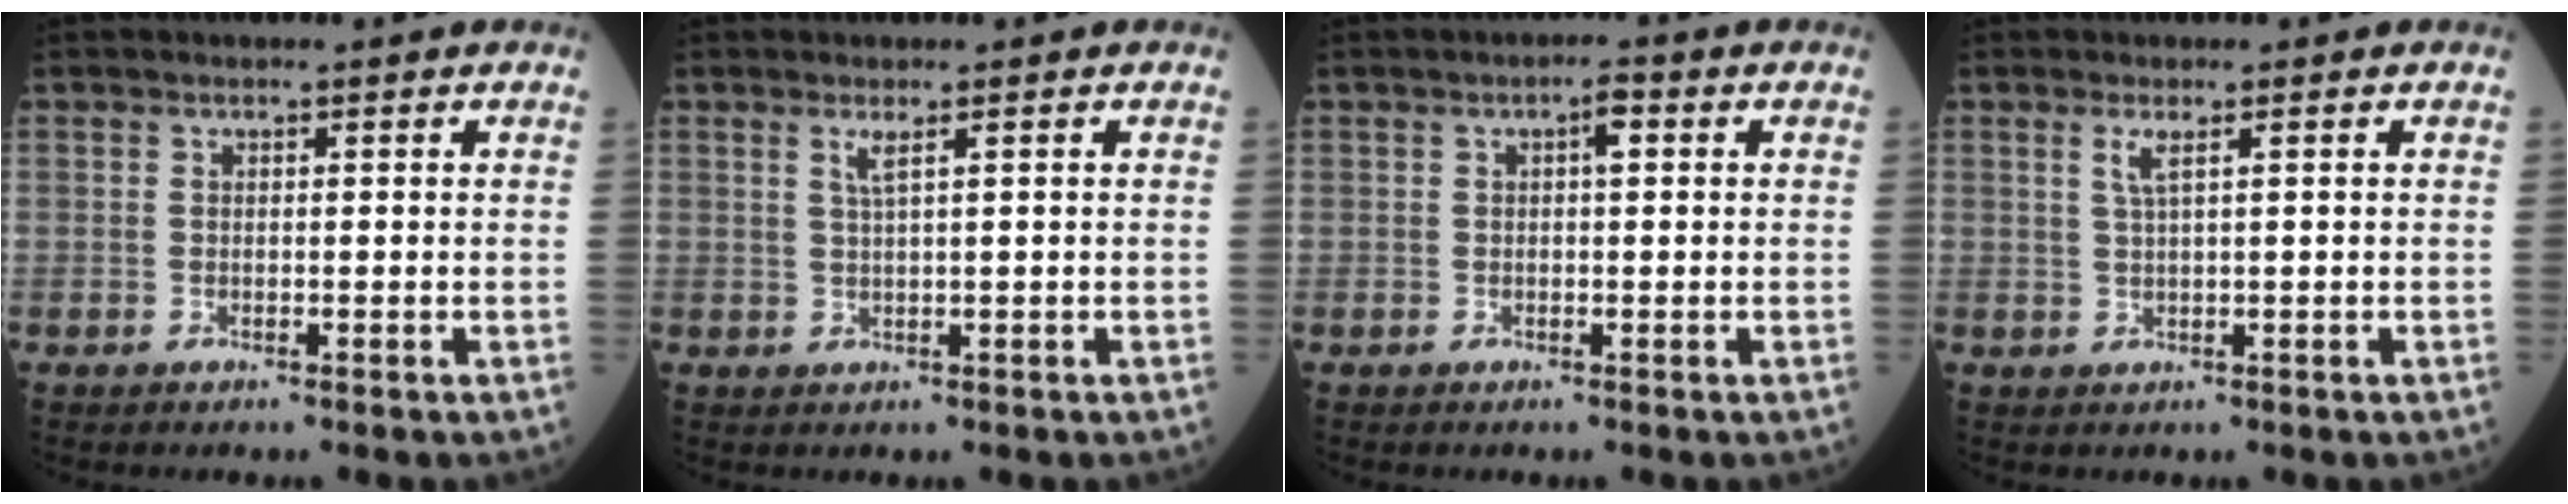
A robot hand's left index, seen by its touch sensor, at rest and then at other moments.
{"total": 1.5, "force": [0.7, -0.3, 1.3], "torque": [-0.028, -0.006, 0.014]}
{"total": 1.9, "force": [0.4, 0.5, 1.8], "torque": [-0.028, 0.003, 0.003]}
{"total": 1.8, "force": [0.7, -0.1, 1.7], "torque": [-0.037, -0.003, 0.015]}